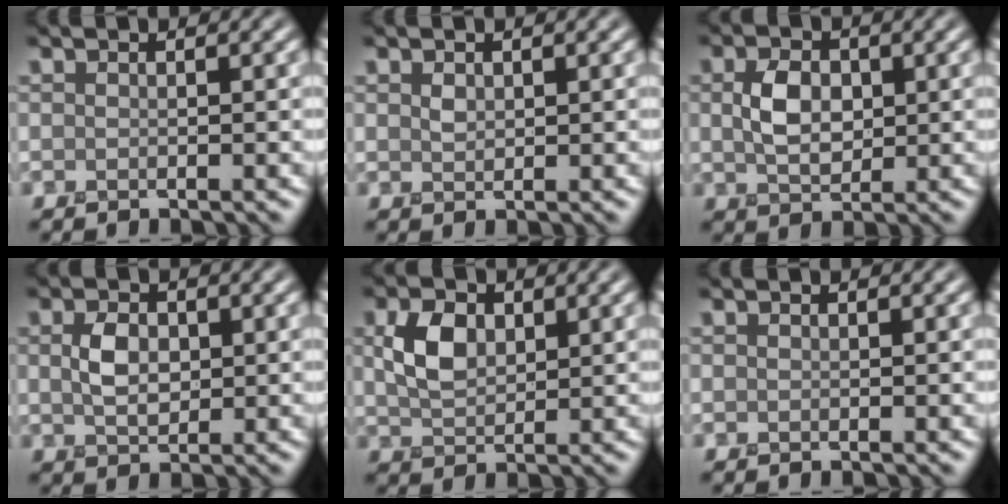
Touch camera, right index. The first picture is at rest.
{"total": 0.9, "force": [0.2, 0.6, 0.5], "torque": [-0.009, -0.003, 0.006]}
{"total": 3.3, "force": [0.0, 2.3, 2.3], "torque": [-0.050, -0.005, -0.001]}
{"total": 2.6, "force": [0.0, 1.9, 1.8], "torque": [-0.040, -0.006, -0.001]}
{"total": 3.6, "force": [0.5, 2.5, 2.6], "torque": [-0.055, -0.001, 0.006]}
{"total": 0.0}